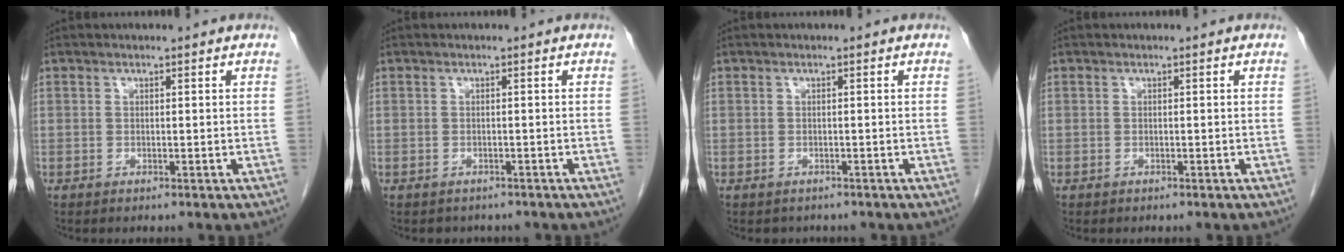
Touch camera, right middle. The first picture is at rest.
{"total": 2.8, "force": [-2.4, 1.3, 0.3], "torque": [-0.011, 0.000, -0.031]}
{"total": 1.7, "force": [-1.5, 0.9, 0.1], "torque": [-0.010, -0.002, -0.019]}
{"total": 0.0}